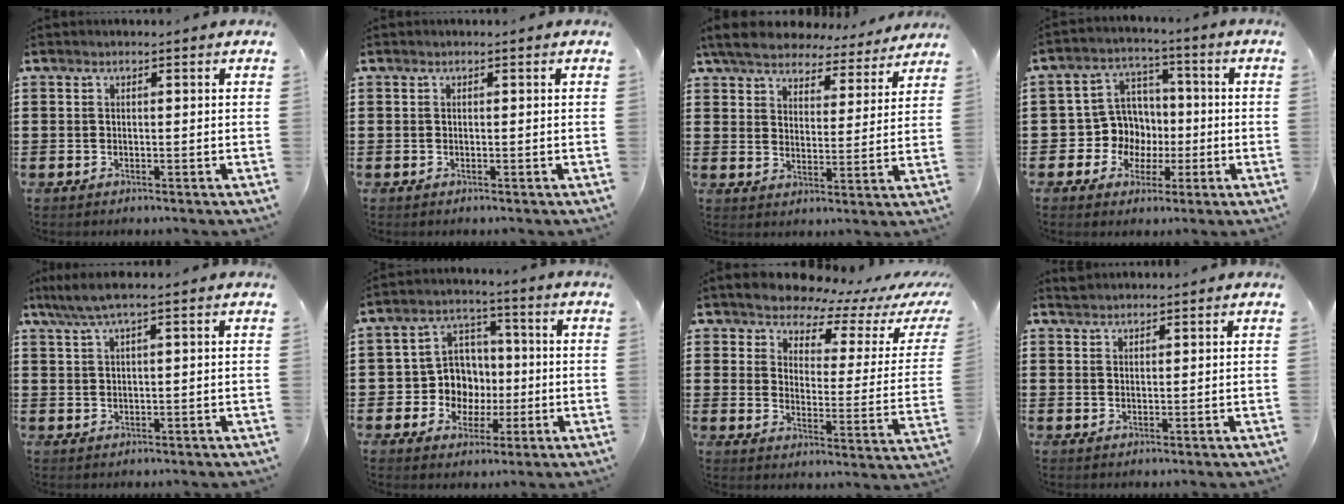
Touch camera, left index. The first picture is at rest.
{"total": 0.0}
{"total": 6.2, "force": [6.0, 1.1, 1.4], "torque": [-0.058, -0.035, 0.104]}
{"total": 8.2, "force": [-0.1, 8.0, 2.1], "torque": [-0.079, 0.006, 0.005]}
{"total": 3.2, "force": [1.6, 0.2, 2.8], "torque": [-0.063, -0.001, 0.026]}
{"total": 8.0, "force": [-0.2, 7.5, 2.5], "torque": [-0.067, 0.014, 0.003]}
{"total": 5.1, "force": [4.9, 1.2, 0.8], "torque": [-0.041, -0.043, 0.080]}
{"total": 1.3, "force": [1.3, 0.2, 0.1], "torque": [-0.005, 0.001, 0.026]}